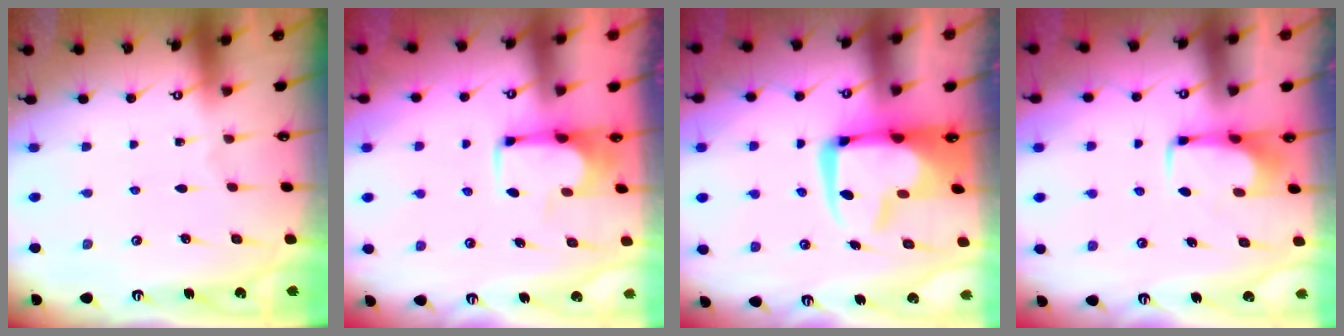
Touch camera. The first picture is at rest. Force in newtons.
{"total": 3.2, "press": 3.2, "slide": 0.5}
{"total": 5.6, "press": 5.5, "slide": 1.0}
{"total": 1.7, "press": 1.6, "slide": 0.5}